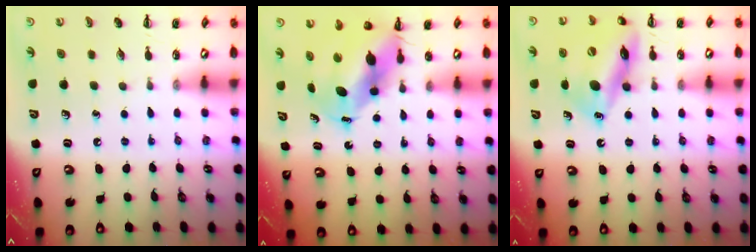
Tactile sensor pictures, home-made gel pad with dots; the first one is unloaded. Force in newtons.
{"total": 9.1, "press": 8.8, "slide": 2.5}
{"total": 15.5, "press": 15.3, "slide": 2.7}